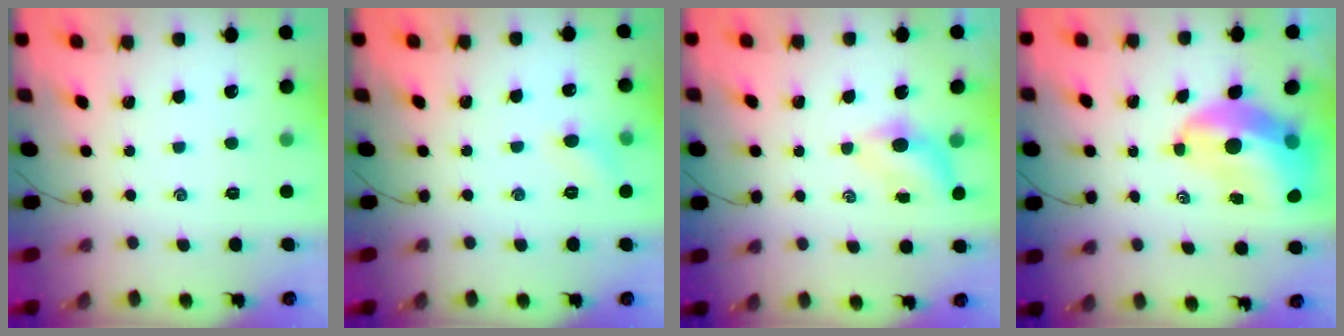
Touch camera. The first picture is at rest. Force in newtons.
{"total": 5.2, "press": 4.9, "slide": 1.6}
{"total": 4.0, "press": 3.9, "slide": 1.0}
{"total": 10.3, "press": 9.8, "slide": 3.1}